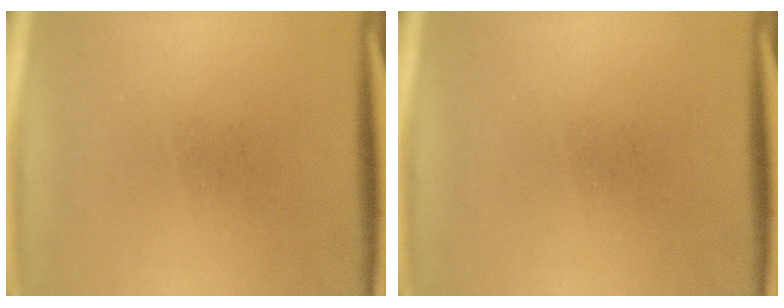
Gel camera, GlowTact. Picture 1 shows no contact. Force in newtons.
{"total": 0.0}